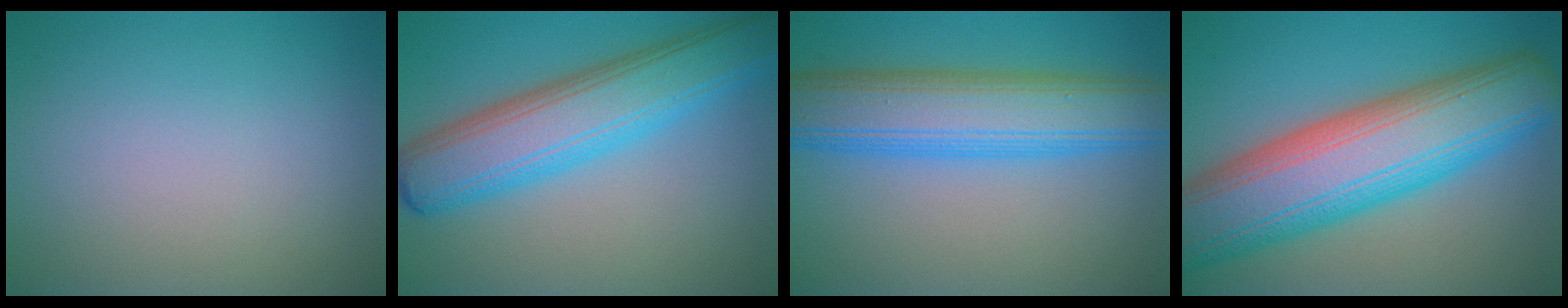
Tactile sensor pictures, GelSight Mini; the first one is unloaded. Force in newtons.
{"total": 8.3, "press": 8.3, "slide": 0.2}
{"total": 8.7, "press": 8.7, "slide": 0.1}
{"total": 13.8, "press": 13.8, "slide": 0.4}